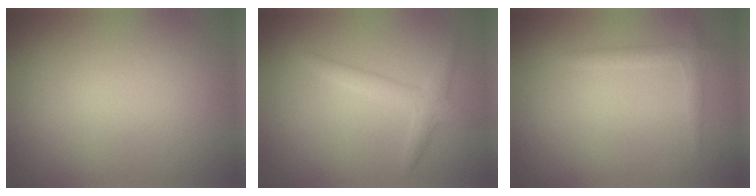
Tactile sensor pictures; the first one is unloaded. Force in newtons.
{"total": 2.2, "press": 2.2, "slide": 0.1}
{"total": 1.4, "press": 1.4, "slide": 0.1}